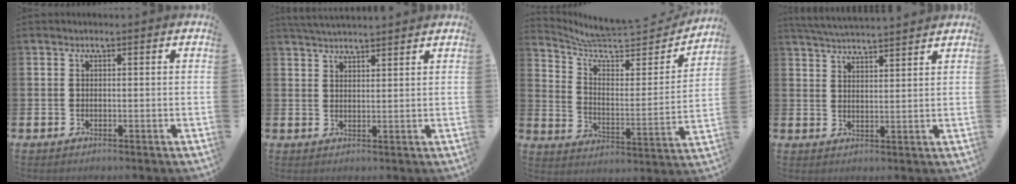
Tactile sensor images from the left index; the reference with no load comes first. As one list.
[{"total": 3.5, "force": [3.5, 0.0, 0.5], "torque": [-0.016, -0.011, 0.064]}, {"total": 7.3, "force": [6.4, 2.0, 2.8], "torque": [-0.083, -0.055, 0.105]}, {"total": 4.7, "force": [4.6, -0.2, 0.5], "torque": [-0.028, -0.021, 0.085]}]